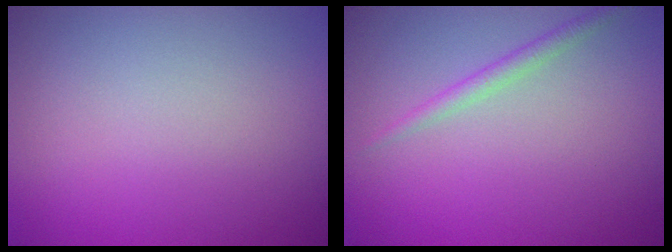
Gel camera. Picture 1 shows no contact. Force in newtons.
{"total": 1.4, "press": 1.4, "slide": 0.0}